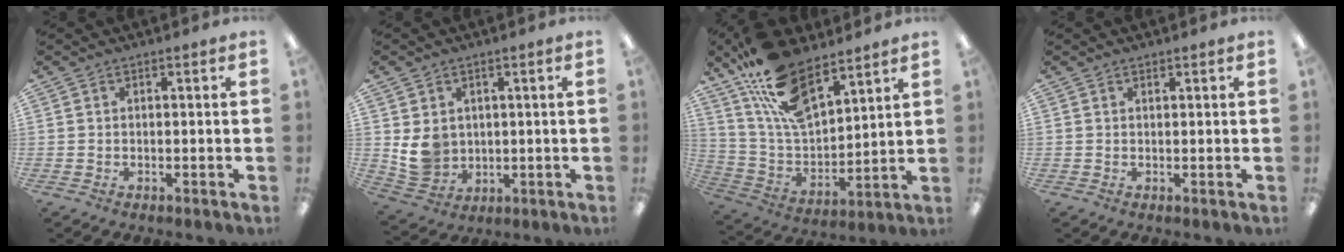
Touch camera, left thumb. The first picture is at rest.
{"total": 7.3, "force": [2.0, 6.5, 2.7], "torque": [-0.055, -0.007, 0.043]}
{"total": 18.5, "force": [12.6, 8.1, 10.9], "torque": [-0.231, -0.065, 0.226]}
{"total": 0.6, "force": [0.6, 0.2, 0.2], "torque": [-0.003, 0.000, 0.011]}